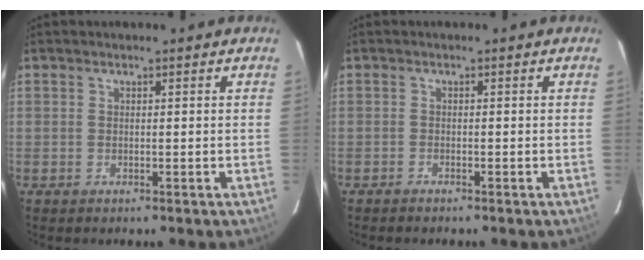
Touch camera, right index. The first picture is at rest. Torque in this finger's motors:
{"motor_torque": [0.11, -0.06, -0.07, 0.00]}